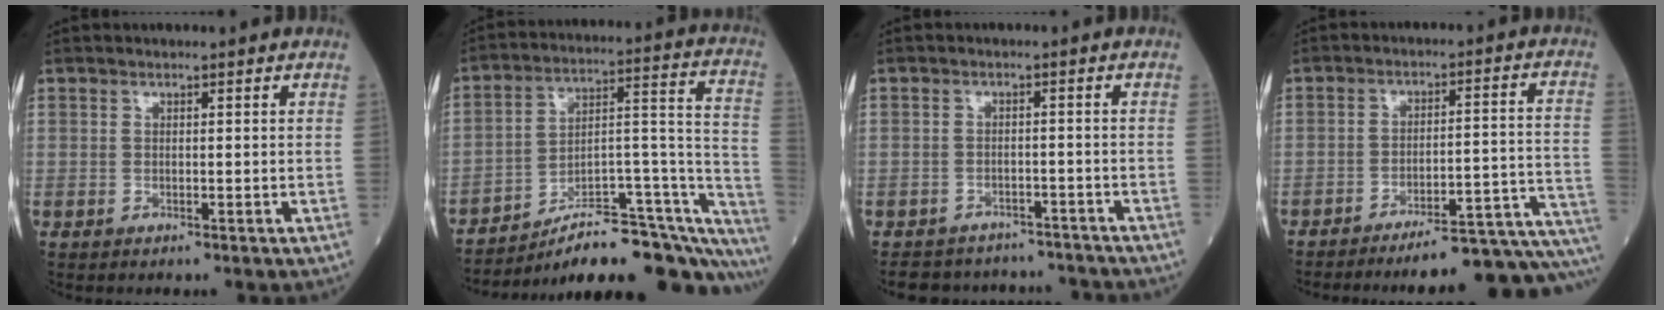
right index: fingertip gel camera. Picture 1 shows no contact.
{"total": 25.3, "force": [-21.1, 5.1, 13.1], "torque": [-0.098, 0.046, -0.298]}
{"total": 9.3, "force": [-8.6, 3.7, 0.4], "torque": [0.001, 0.021, -0.103]}
{"total": 18.9, "force": [-17.0, -0.5, 8.3], "torque": [-0.037, 0.018, -0.224]}